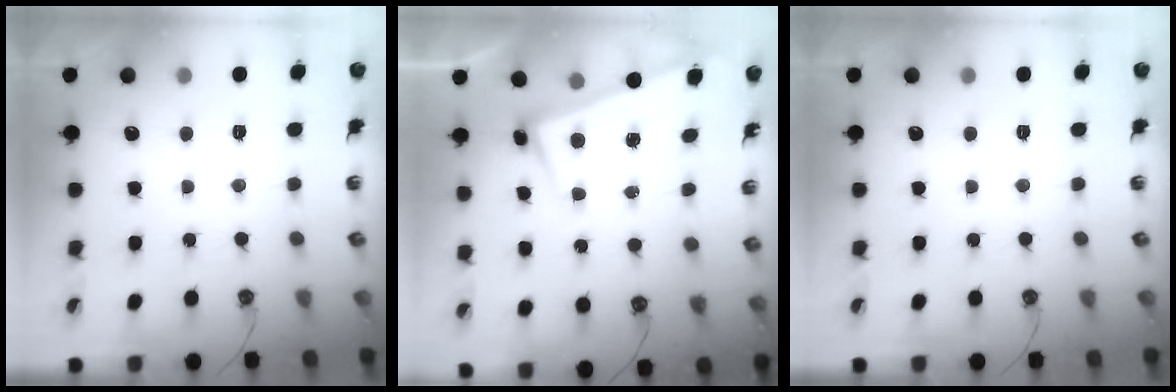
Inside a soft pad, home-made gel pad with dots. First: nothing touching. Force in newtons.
{"total": 2.6, "press": 2.5, "slide": 0.7}
{"total": 0.0}